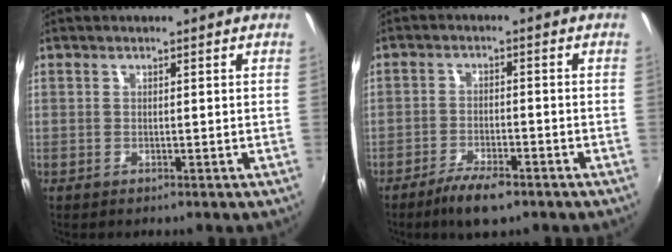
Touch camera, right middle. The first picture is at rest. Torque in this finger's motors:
{"motor_torque": [0.08, -0.07, 0.09, 0.03]}